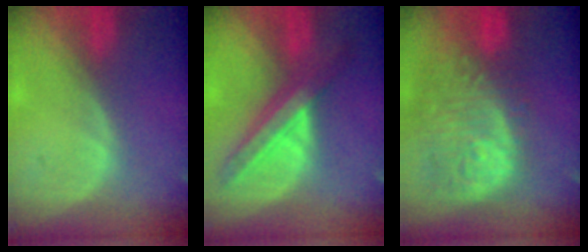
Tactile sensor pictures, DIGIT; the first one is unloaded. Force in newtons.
{"total": 8.0, "press": 7.1, "slide": 3.6}
{"total": 13.6, "press": 11.4, "slide": 7.4}